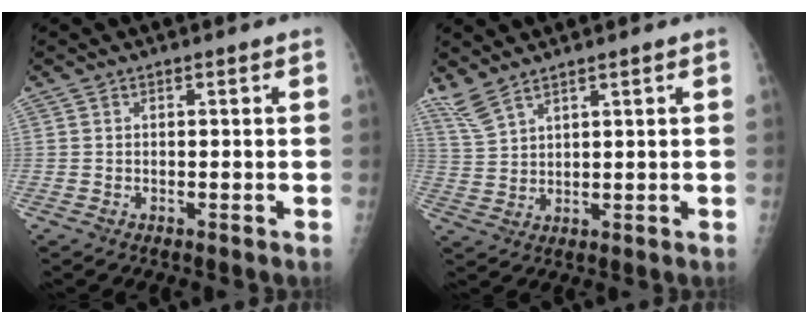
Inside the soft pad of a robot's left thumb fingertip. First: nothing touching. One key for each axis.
{"total": 4.5, "fx": 3.9, "fy": 0.9, "fz": 2.2, "tx": -0.051, "ty": -0.012, "tz": 0.091}